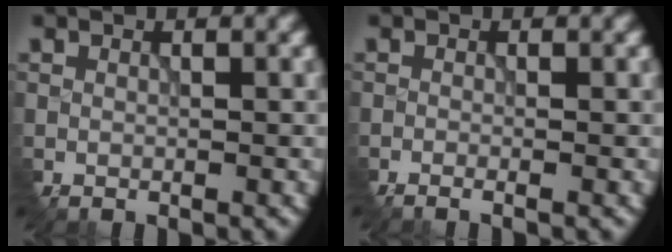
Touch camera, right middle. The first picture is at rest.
{"total": 1.5, "force": [-1.0, 0.4, 1.0], "torque": [-0.020, -0.002, -0.017]}